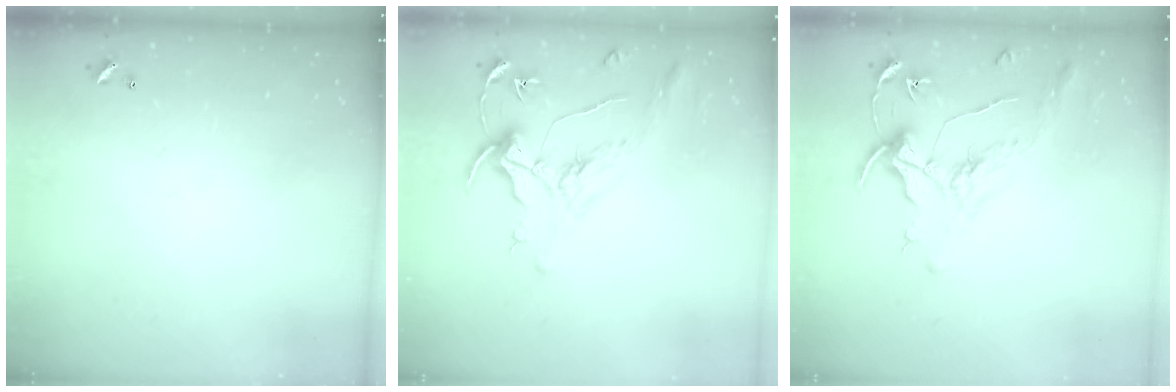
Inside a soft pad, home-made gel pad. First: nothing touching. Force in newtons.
{"total": 1.6, "press": 1.4, "slide": 0.7}
{"total": 1.6, "press": 1.4, "slide": 0.7}